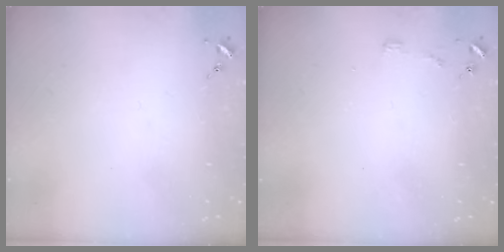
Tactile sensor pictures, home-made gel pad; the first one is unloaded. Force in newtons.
{"total": 2.8, "press": 2.8, "slide": 0.2}